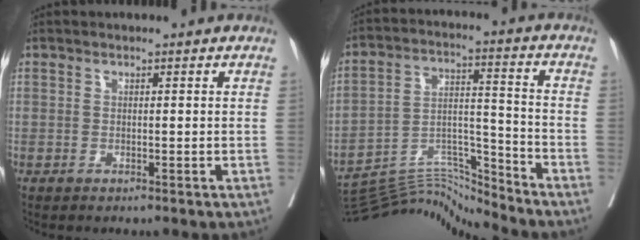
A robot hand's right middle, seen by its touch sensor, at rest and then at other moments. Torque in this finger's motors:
{"motor_torque": [-1.14, -0.67, -0.57, -0.14]}